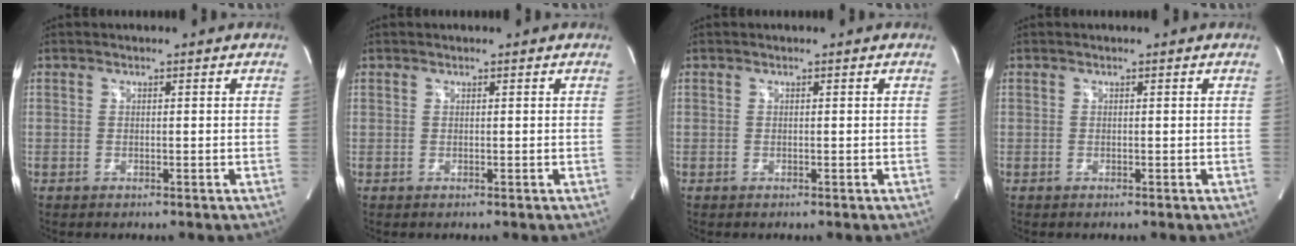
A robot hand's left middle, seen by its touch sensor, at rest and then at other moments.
{"total": 0.0}
{"total": 0.0}
{"total": 0.0}